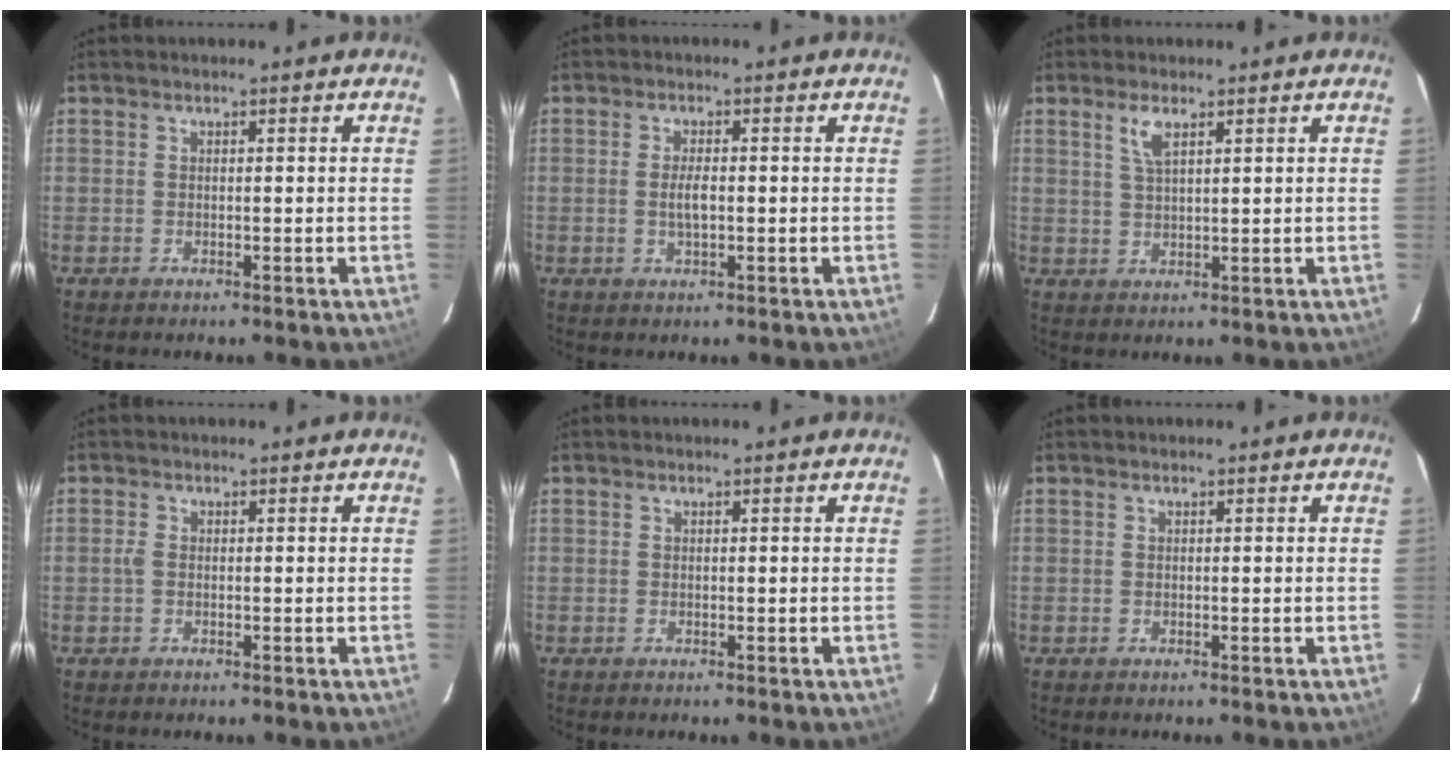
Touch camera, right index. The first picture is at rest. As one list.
[{"total": 3.0, "force": [-0.3, 0.9, 2.8], "torque": [-0.053, -0.001, -0.004]}, {"total": 3.4, "force": [1.9, 1.1, 2.6], "torque": [-0.051, 0.000, 0.040]}, {"total": 1.2, "force": [-0.2, 0.8, 0.9], "torque": [-0.020, 0.003, -0.006]}, {"total": 0.0}, {"total": 0.0}]